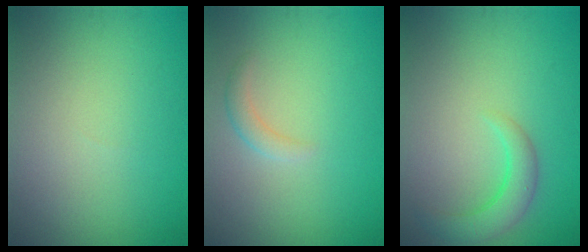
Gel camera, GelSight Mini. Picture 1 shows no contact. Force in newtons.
{"total": 1.3, "press": 1.3, "slide": 0.1}
{"total": 2.8, "press": 2.8, "slide": 0.4}